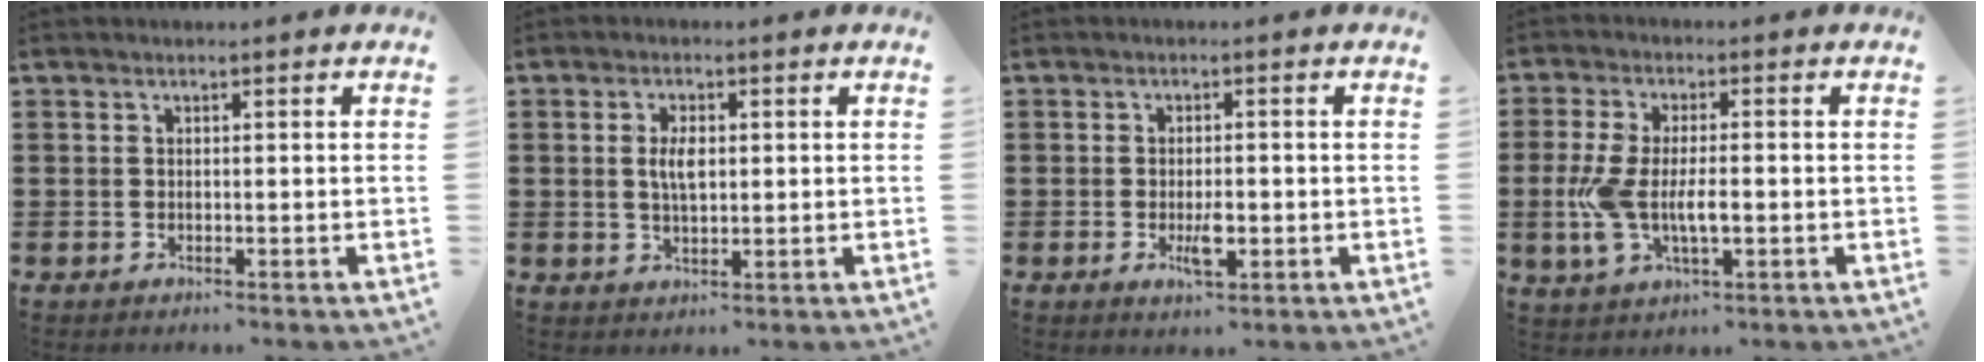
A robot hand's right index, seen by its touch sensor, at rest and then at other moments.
{"total": 3.7, "force": [0.5, 1.6, 3.3], "torque": [-0.067, 0.006, 0.006]}
{"total": 3.7, "force": [-0.9, 1.4, 3.3], "torque": [-0.065, -0.001, -0.017]}
{"total": 7.8, "force": [-1.2, 3.5, 6.8], "torque": [-0.161, -0.005, -0.029]}